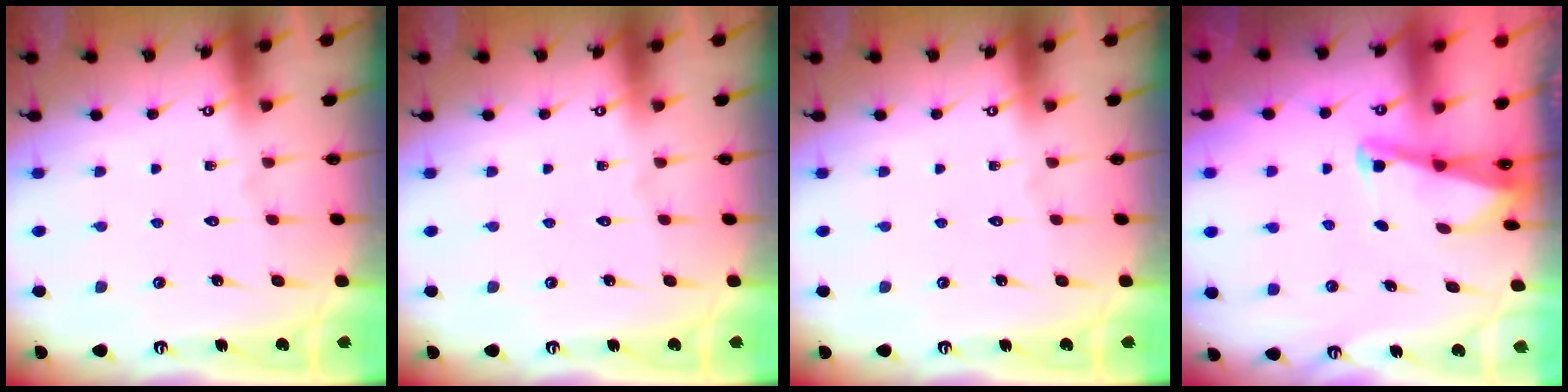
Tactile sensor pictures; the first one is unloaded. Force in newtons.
{"total": 0.0}
{"total": 0.0}
{"total": 2.0, "press": 2.0, "slide": 0.3}